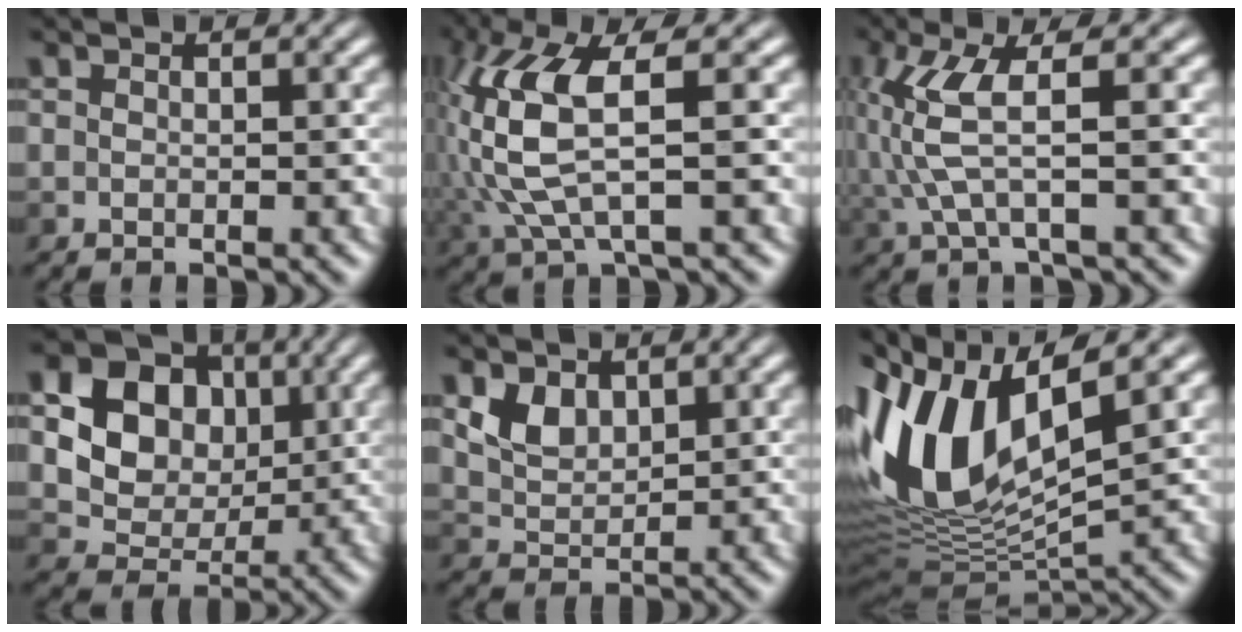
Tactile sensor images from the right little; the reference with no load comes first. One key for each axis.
{"total": 8.4, "fx": 0.1, "fy": 2.9, "fz": 7.9, "tx": -0.181, "ty": 0.011, "tz": -0.004}
{"total": 5.3, "fx": -0.7, "fy": 1.3, "fz": 5.1, "tx": -0.131, "ty": 0.010, "tz": -0.017}
{"total": 8.7, "fx": 1.7, "fy": 7.1, "fz": 4.7, "tx": -0.092, "ty": 0.008, "tz": 0.019}
{"total": 2.1, "fx": 0.6, "fy": 1.6, "fz": 1.2, "tx": -0.033, "ty": -0.011, "tz": 0.011}
{"total": 11.5, "fx": 1.7, "fy": 6.0, "fz": 9.7, "tx": -0.209, "ty": 0.010, "tz": 0.032}